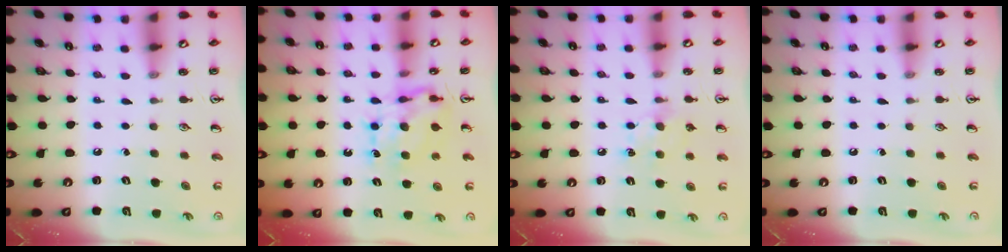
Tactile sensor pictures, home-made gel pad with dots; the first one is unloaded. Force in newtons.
{"total": 6.8, "press": 6.8, "slide": 0.6}
{"total": 7.7, "press": 7.6, "slide": 0.8}
{"total": 0.0}